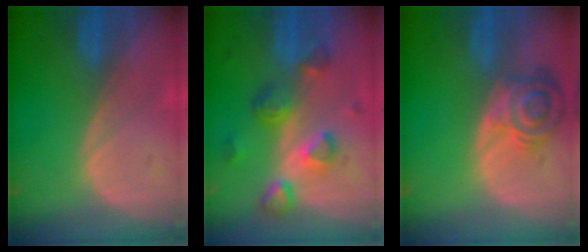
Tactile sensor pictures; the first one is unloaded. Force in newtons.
{"total": 7.7, "press": 6.9, "slide": 3.4}
{"total": 7.8, "press": 7.0, "slide": 3.6}